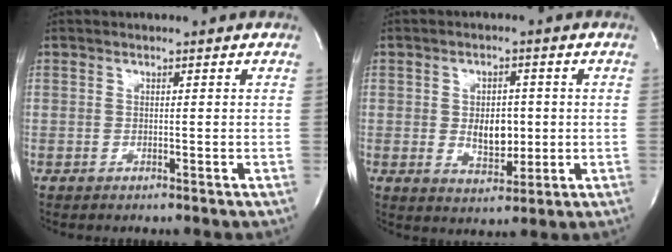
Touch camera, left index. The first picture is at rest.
{"total": 5.5, "force": [-0.3, 3.3, 4.4], "torque": [-0.069, -0.006, 0.005]}